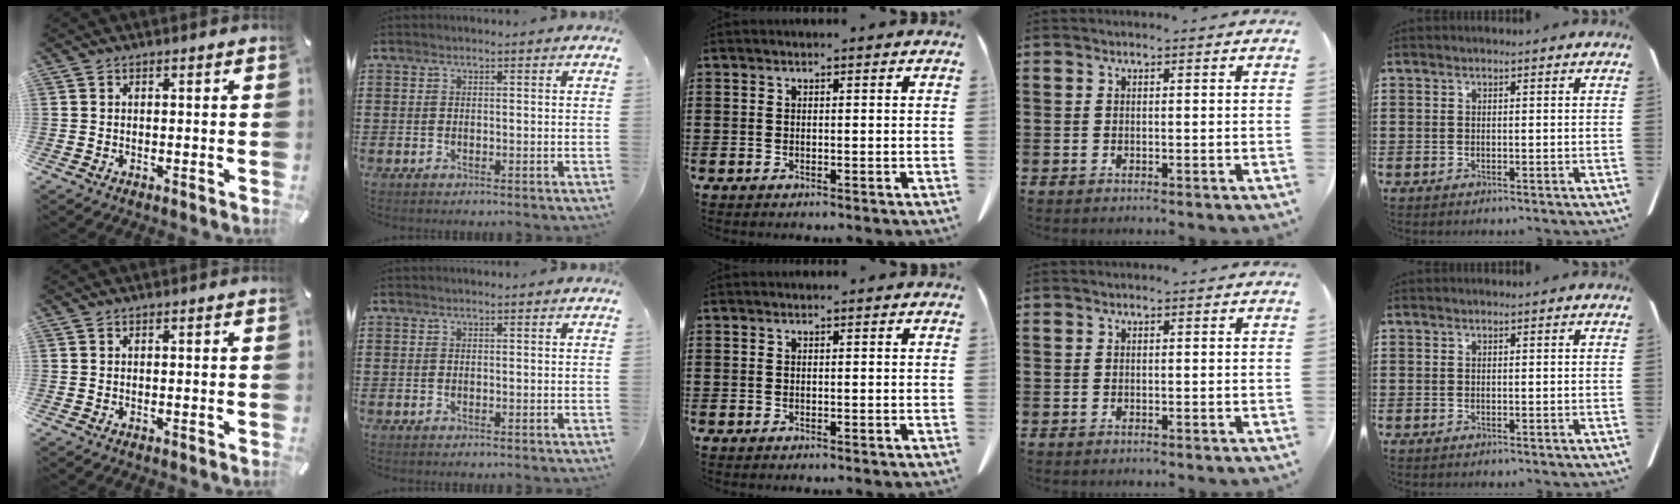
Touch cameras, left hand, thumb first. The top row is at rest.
{}